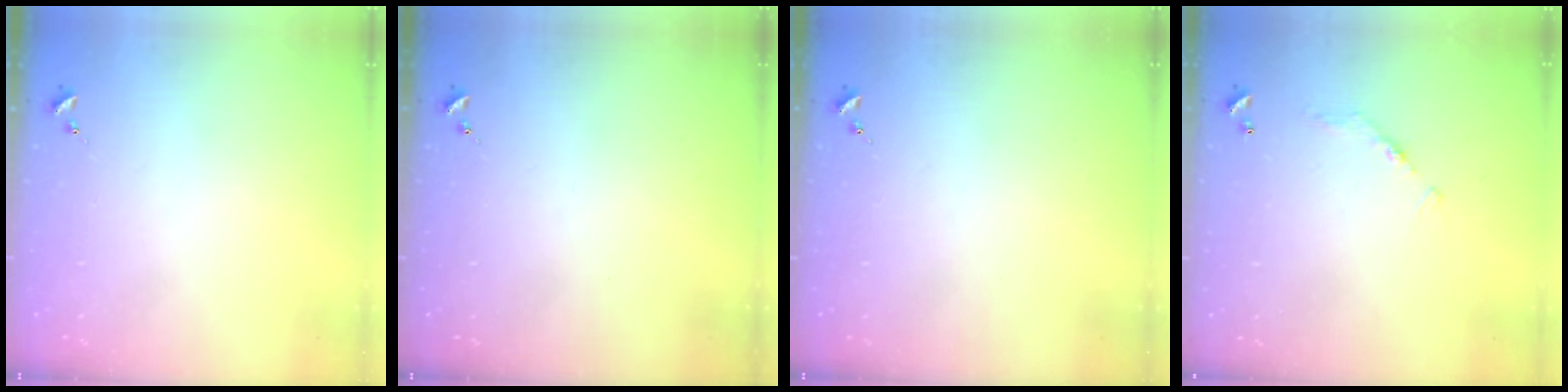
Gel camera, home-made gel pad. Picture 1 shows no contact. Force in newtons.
{"total": 0.0}
{"total": 0.0}
{"total": 6.8, "press": 6.8, "slide": 0.5}